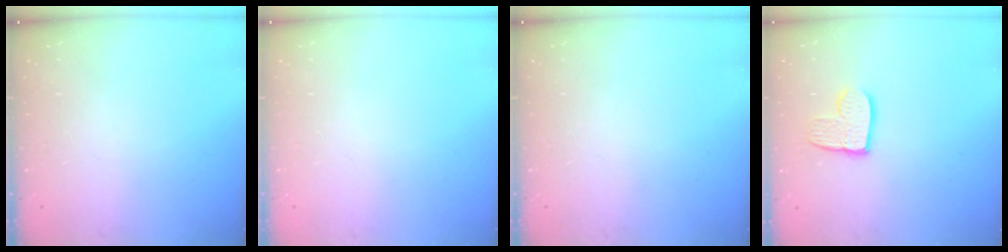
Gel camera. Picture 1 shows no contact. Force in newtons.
{"total": 0.0}
{"total": 0.0}
{"total": 8.9, "press": 8.9, "slide": 0.4}